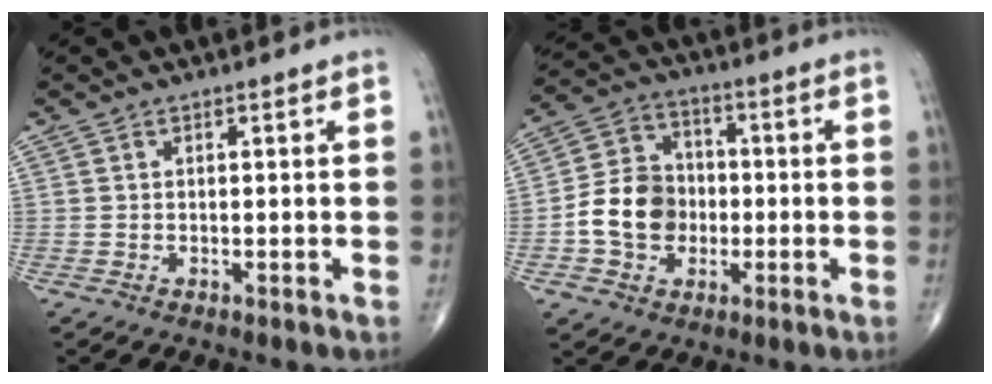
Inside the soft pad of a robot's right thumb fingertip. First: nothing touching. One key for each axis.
{"total": 11.6, "fx": -2.3, "fy": 9.7, "fz": 6.0, "tx": -0.082, "ty": 0.032, "tz": -0.049}